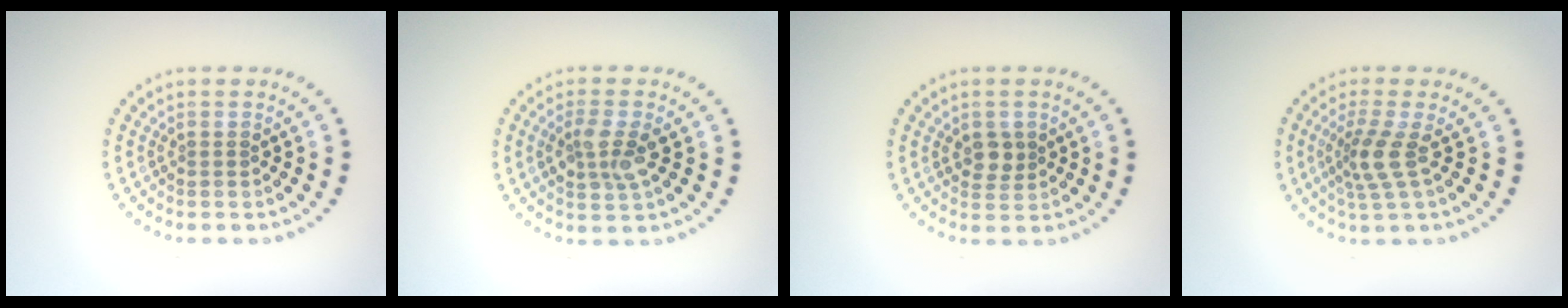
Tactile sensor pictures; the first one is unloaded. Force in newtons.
{"total": 2.8, "press": 2.7, "slide": 0.6}
{"total": 1.9, "press": 1.7, "slide": 0.7}
{"total": 2.8, "press": 2.0, "slide": 1.9}